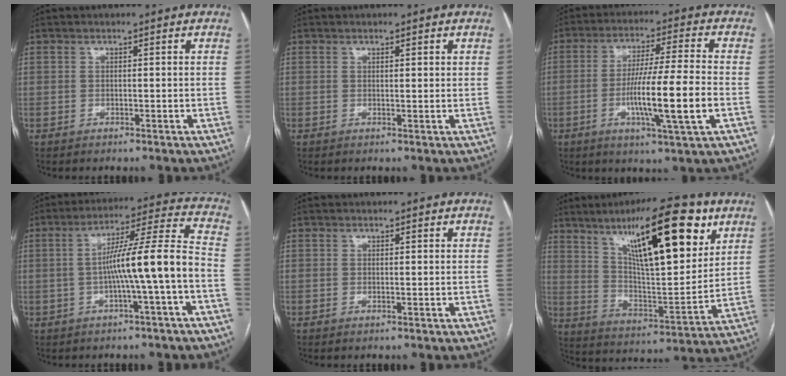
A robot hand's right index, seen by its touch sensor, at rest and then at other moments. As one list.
[{"total": 1.1, "force": [0.7, 0.2, 0.9], "torque": [-0.018, -0.001, 0.009]}, {"total": 12.6, "force": [-3.0, -0.4, 12.2], "torque": [-0.220, -0.012, -0.059]}, {"total": 11.5, "force": [-2.6, -1.0, 11.1], "torque": [-0.182, 0.022, -0.042]}, {"total": 0.0}, {"total": 21.2, "force": [11.2, 4.6, 17.5], "torque": [-0.279, 0.012, 0.187]}]